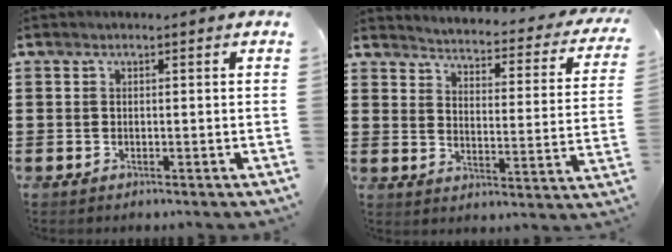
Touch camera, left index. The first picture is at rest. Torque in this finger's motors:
{"motor_torque": [2.14, 0.00, 0.14, 0.02]}